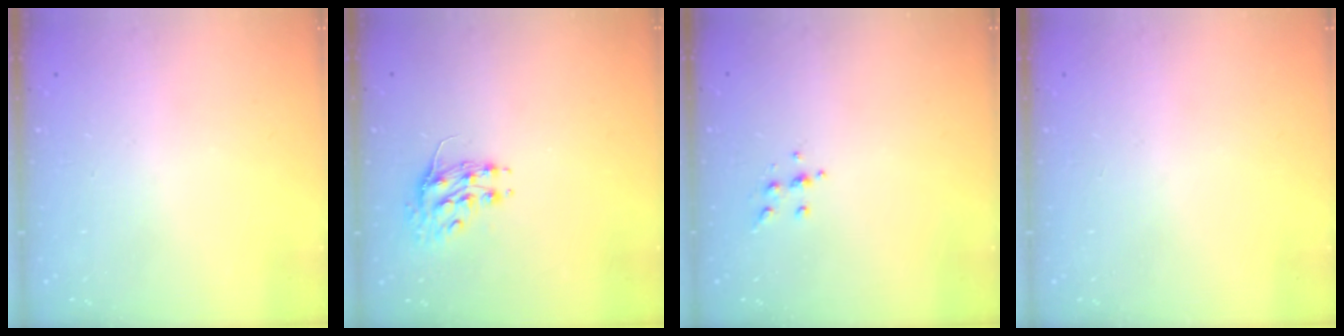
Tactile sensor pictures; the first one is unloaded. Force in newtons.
{"total": 8.4, "press": 8.3, "slide": 1.0}
{"total": 4.3, "press": 4.2, "slide": 1.1}
{"total": 0.0}